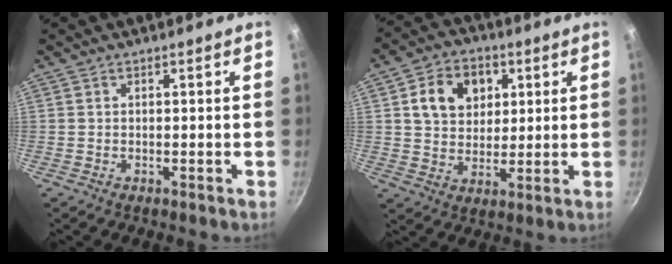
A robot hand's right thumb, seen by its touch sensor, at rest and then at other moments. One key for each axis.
{"total": 11.2, "fx": 3.4, "fy": 8.8, "fz": 6.1, "tx": -0.074, "ty": 0.002, "tz": 0.052}